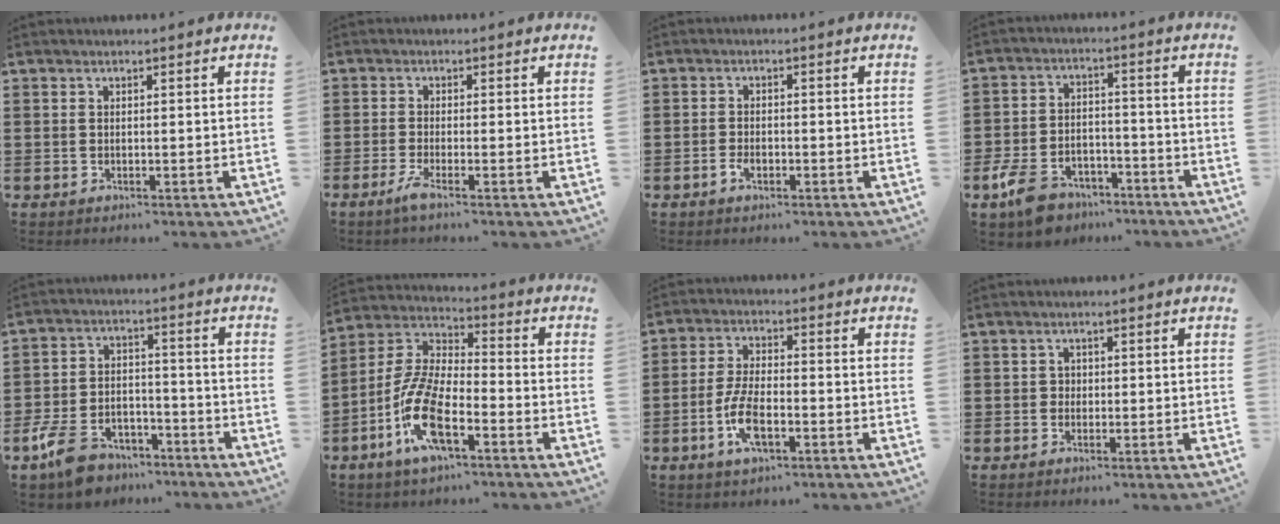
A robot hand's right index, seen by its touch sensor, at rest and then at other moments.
{"total": 2.3, "force": [-1.2, -0.1, 2.0], "torque": [-0.048, -0.012, -0.025]}
{"total": 1.9, "force": [-0.9, 1.0, 1.3], "torque": [-0.025, 0.001, -0.018]}
{"total": 6.4, "force": [-4.9, 2.9, 2.8], "torque": [-0.072, 0.013, -0.096]}
{"total": 7.5, "force": [-5.9, 3.3, 3.3], "torque": [-0.085, 0.014, -0.117]}
{"total": 11.5, "force": [-5.4, 3.7, 9.5], "torque": [-0.224, -0.009, -0.107]}
{"total": 6.9, "force": [-2.4, 2.8, 5.8], "torque": [-0.139, -0.007, -0.053]}
{"total": 0.7, "force": [0.1, 0.6, 0.2], "torque": [-0.006, 0.003, 0.001]}